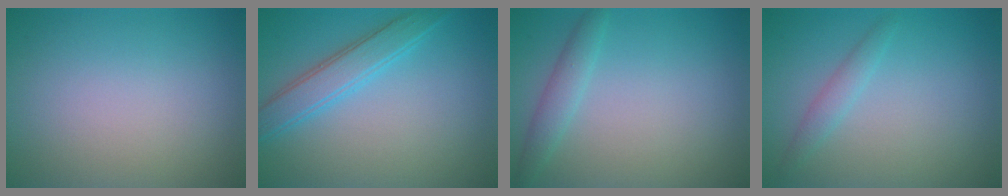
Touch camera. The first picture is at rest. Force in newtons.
{"total": 3.3, "press": 3.3, "slide": 0.2}
{"total": 1.8, "press": 1.8, "slide": 0.2}
{"total": 1.4, "press": 1.4, "slide": 0.0}